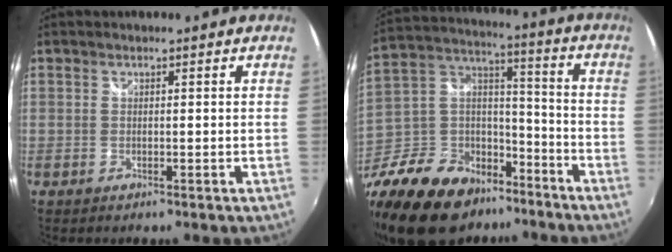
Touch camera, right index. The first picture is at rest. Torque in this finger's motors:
{"motor_torque": [0.30, -0.44, -0.03, -0.09]}